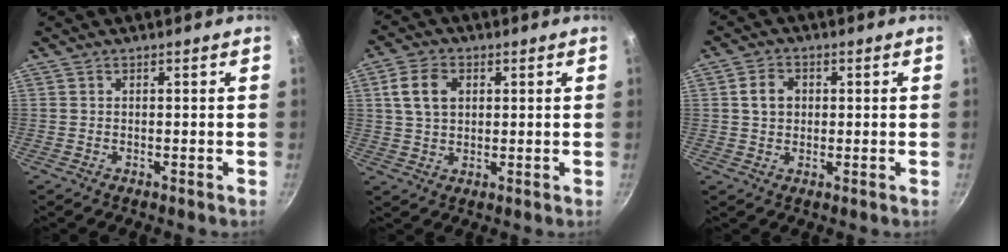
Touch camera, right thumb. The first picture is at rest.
{"total": 7.2, "force": [1.9, 5.1, 4.7], "torque": [-0.076, 0.004, 0.034]}
{"total": 4.6, "force": [0.7, 3.8, 2.6], "torque": [-0.031, 0.007, 0.010]}